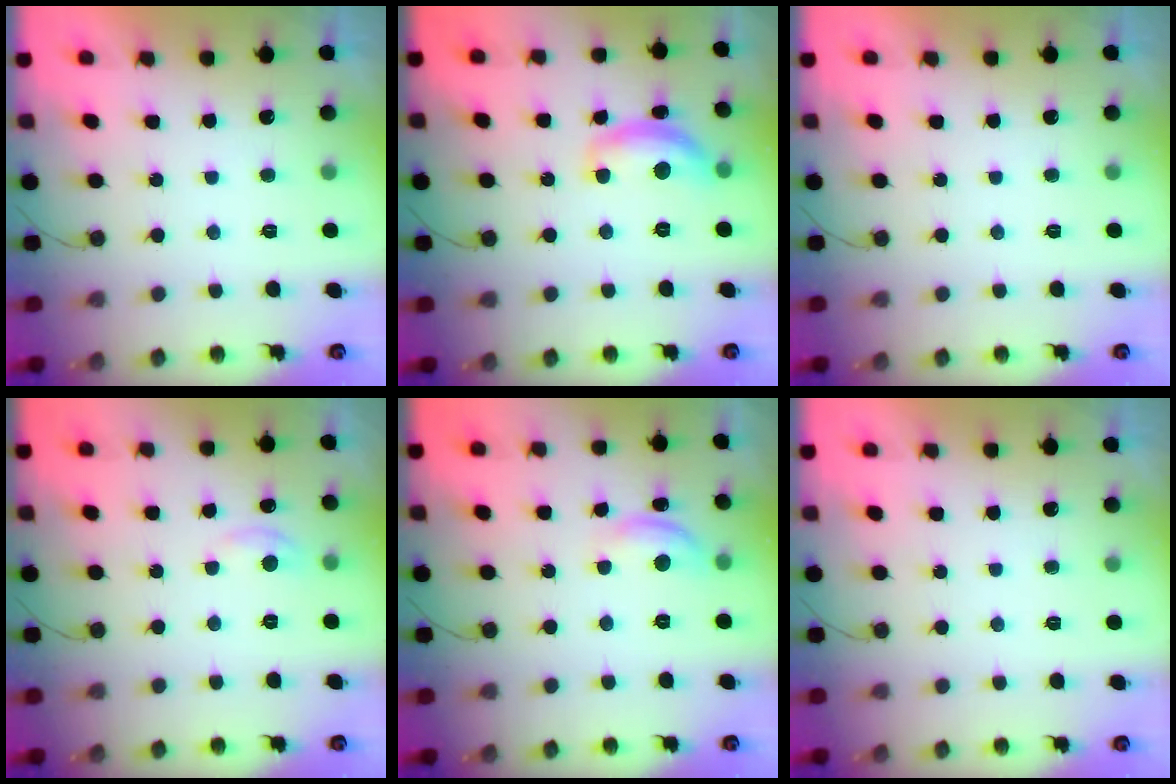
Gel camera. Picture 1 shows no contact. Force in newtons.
{"total": 12.0, "press": 11.9, "slide": 0.8}
{"total": 0.0}
{"total": 3.6, "press": 3.6, "slide": 0.5}
{"total": 8.7, "press": 8.7, "slide": 0.5}
{"total": 0.0}